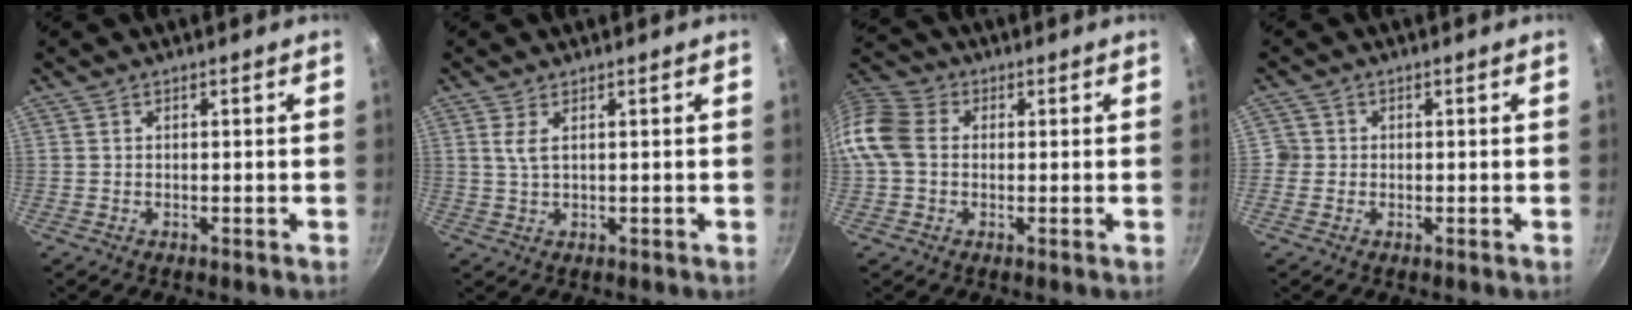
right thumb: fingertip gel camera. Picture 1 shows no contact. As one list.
[{"total": 2.5, "force": [0.9, 0.8, 2.2], "torque": [-0.048, -0.006, 0.020]}, {"total": 11.1, "force": [0.3, 8.7, 6.8], "torque": [-0.128, 0.021, -0.015]}, {"total": 1.9, "force": [-0.3, 1.9, 0.3], "torque": [0.008, 0.008, -0.008]}]